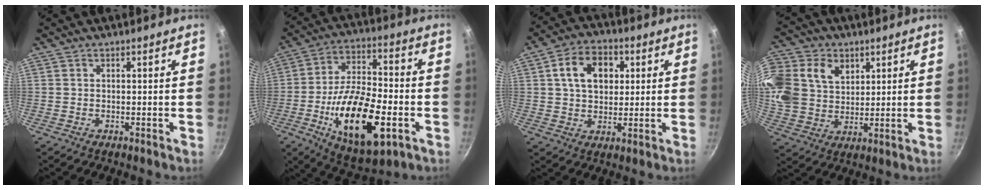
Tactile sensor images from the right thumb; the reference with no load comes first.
{"total": 21.7, "force": [-6.5, 9.7, 18.3], "torque": [-0.302, 0.024, -0.104]}
{"total": 10.8, "force": [2.8, 7.7, 7.0], "torque": [-0.094, 0.007, 0.038]}
{"total": 21.9, "force": [8.1, 16.9, 11.5], "torque": [-0.269, 0.020, 0.153]}